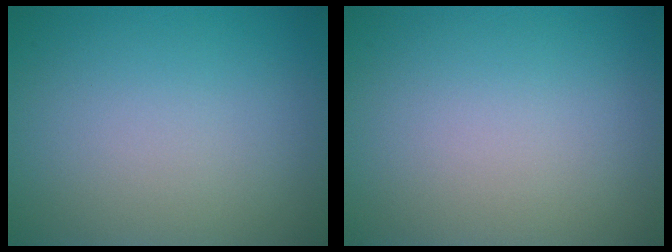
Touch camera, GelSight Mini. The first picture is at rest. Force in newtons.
{"total": 0.0}